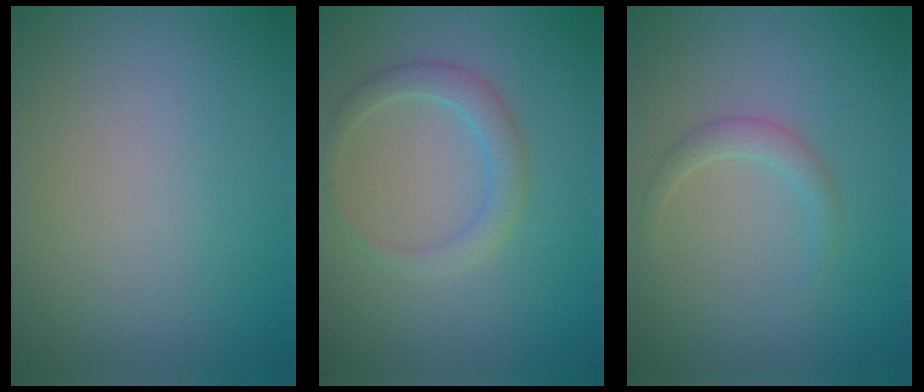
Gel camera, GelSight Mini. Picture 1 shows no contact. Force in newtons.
{"total": 2.2, "press": 2.2, "slide": 0.2}
{"total": 1.4, "press": 1.4, "slide": 0.1}